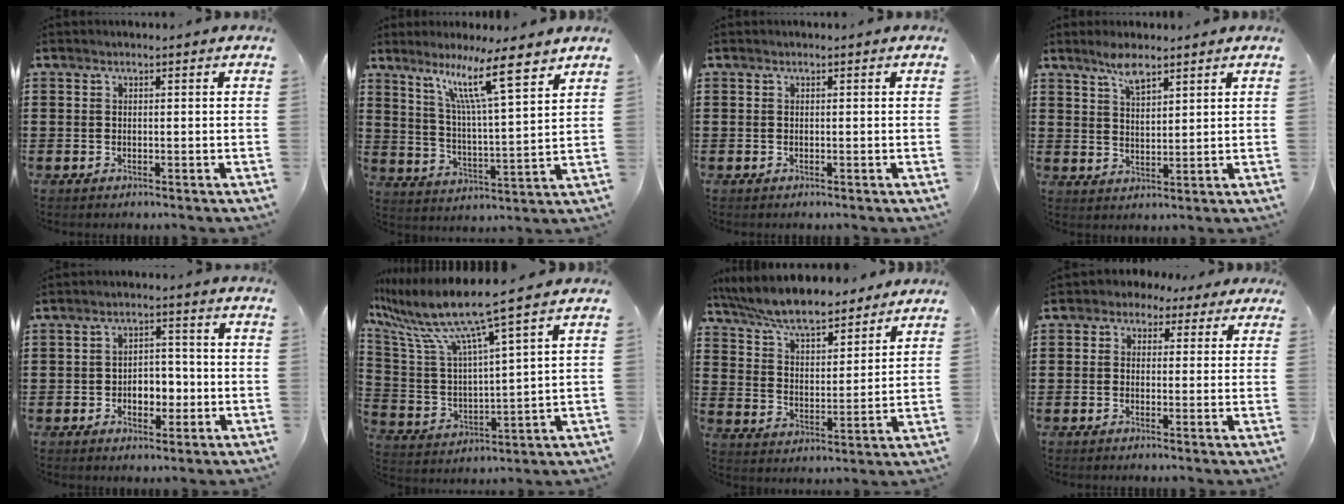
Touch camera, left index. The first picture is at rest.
{"total": 11.4, "force": [8.1, 0.8, 8.0], "torque": [-0.153, -0.041, 0.131]}
{"total": 0.0}
{"total": 4.6, "force": [3.3, 1.5, 2.8], "torque": [-0.063, 0.006, 0.060]}
{"total": 4.5, "force": [-1.3, 3.0, 3.1], "torque": [-0.055, 0.005, -0.030]}
{"total": 10.0, "force": [7.9, 0.1, 6.1], "torque": [-0.154, -0.054, 0.127]}
{"total": 8.3, "force": [7.4, 1.4, 3.5], "torque": [-0.098, -0.034, 0.133]}
{"total": 2.2, "force": [0.5, 2.0, 0.8], "torque": [-0.026, 0.011, 0.007]}